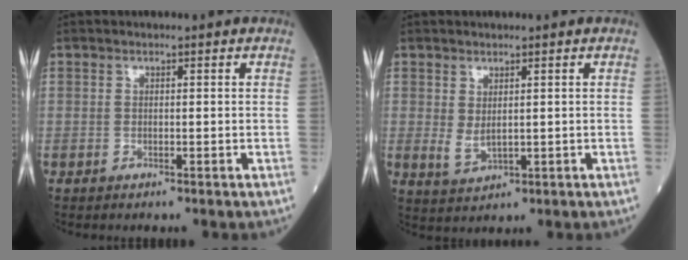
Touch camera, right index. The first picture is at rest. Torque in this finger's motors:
{"motor_torque": [0.00, -0.02, -0.12, -0.03]}